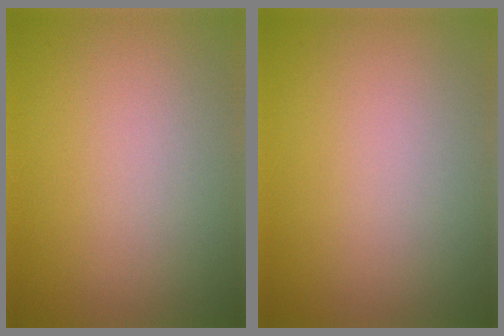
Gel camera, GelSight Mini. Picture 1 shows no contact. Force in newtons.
{"total": 0.0}